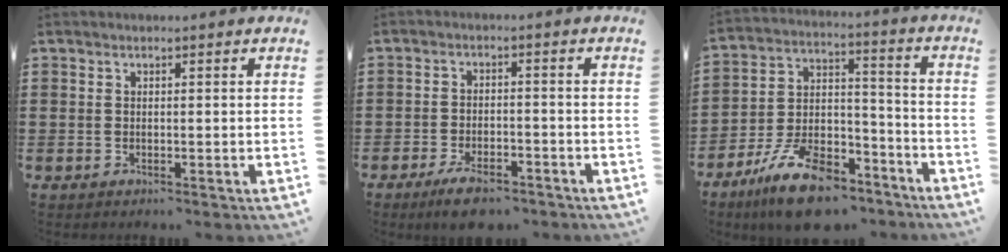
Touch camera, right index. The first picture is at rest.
{"total": 4.4, "force": [-3.7, 1.1, 2.2], "torque": [-0.042, 0.006, -0.070]}
{"total": 12.6, "force": [-9.5, 5.0, 6.6], "torque": [-0.135, 0.046, -0.178]}